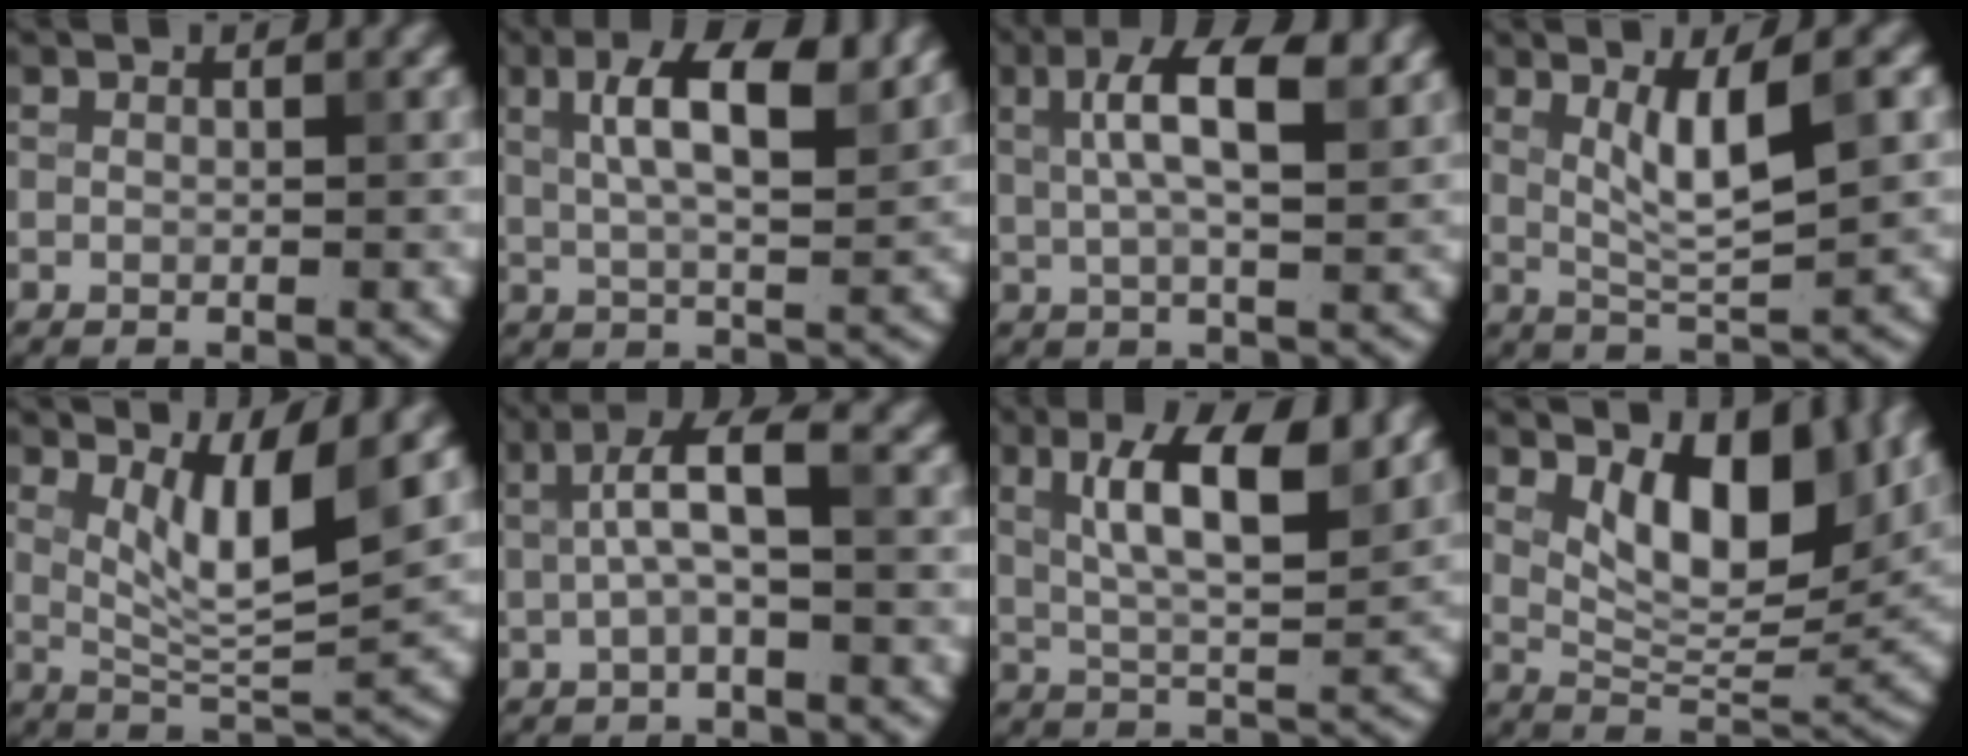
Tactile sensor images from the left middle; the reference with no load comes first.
{"total": 7.9, "force": [3.0, 2.7, 6.8], "torque": [-0.114, 0.009, 0.050]}
{"total": 6.5, "force": [2.3, 2.0, 5.7], "torque": [-0.098, 0.008, 0.037]}
{"total": 4.9, "force": [1.4, 0.9, 4.6], "torque": [-0.086, -0.005, 0.031]}
{"total": 5.8, "force": [2.6, 1.1, 5.1], "torque": [-0.094, -0.010, 0.052]}
{"total": 4.2, "force": [0.6, 1.1, 4.0], "torque": [-0.078, 0.013, 0.006]}
{"total": 8.8, "force": [3.3, 2.6, 7.7], "torque": [-0.128, 0.004, 0.058]}
{"total": 9.3, "force": [3.7, 4.4, 7.3], "torque": [-0.112, -0.014, 0.064]}